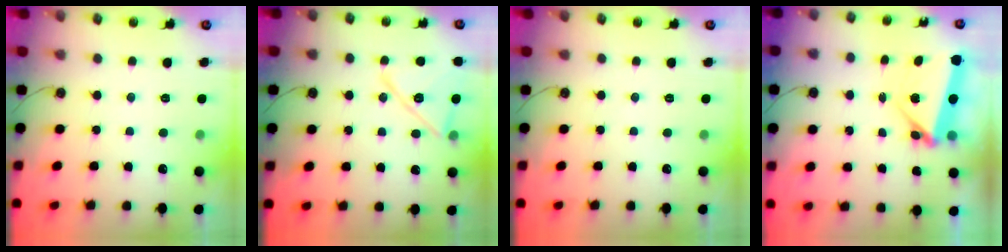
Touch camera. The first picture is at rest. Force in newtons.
{"total": 15.5, "press": 15.4, "slide": 1.1}
{"total": 0.0}
{"total": 10.2, "press": 5.7, "slide": 8.5}